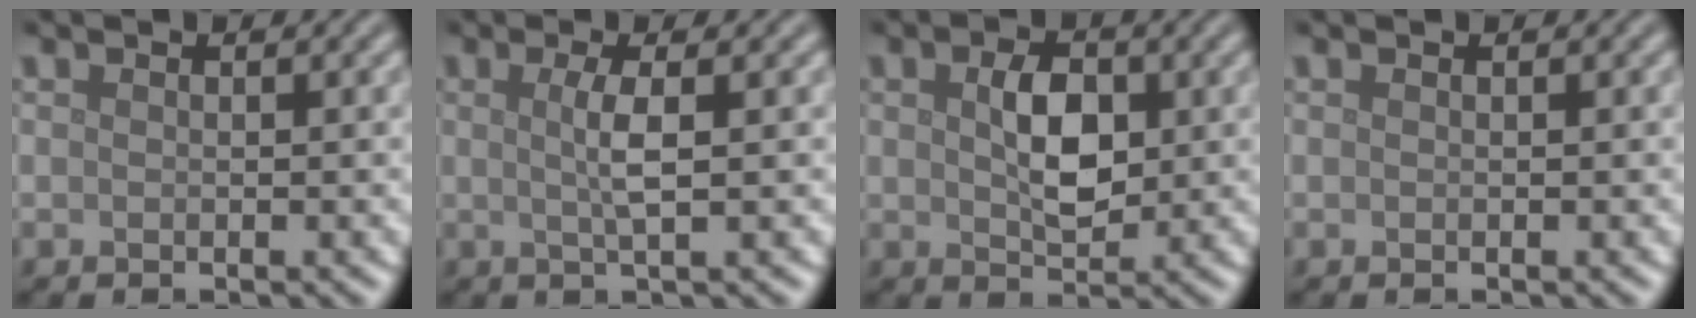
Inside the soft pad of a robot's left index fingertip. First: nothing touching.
{"total": 2.4, "force": [0.3, 0.4, 2.3], "torque": [-0.045, 0.002, 0.001]}
{"total": 3.9, "force": [0.6, 2.3, 3.1], "torque": [-0.064, -0.001, 0.012]}
{"total": 0.0}